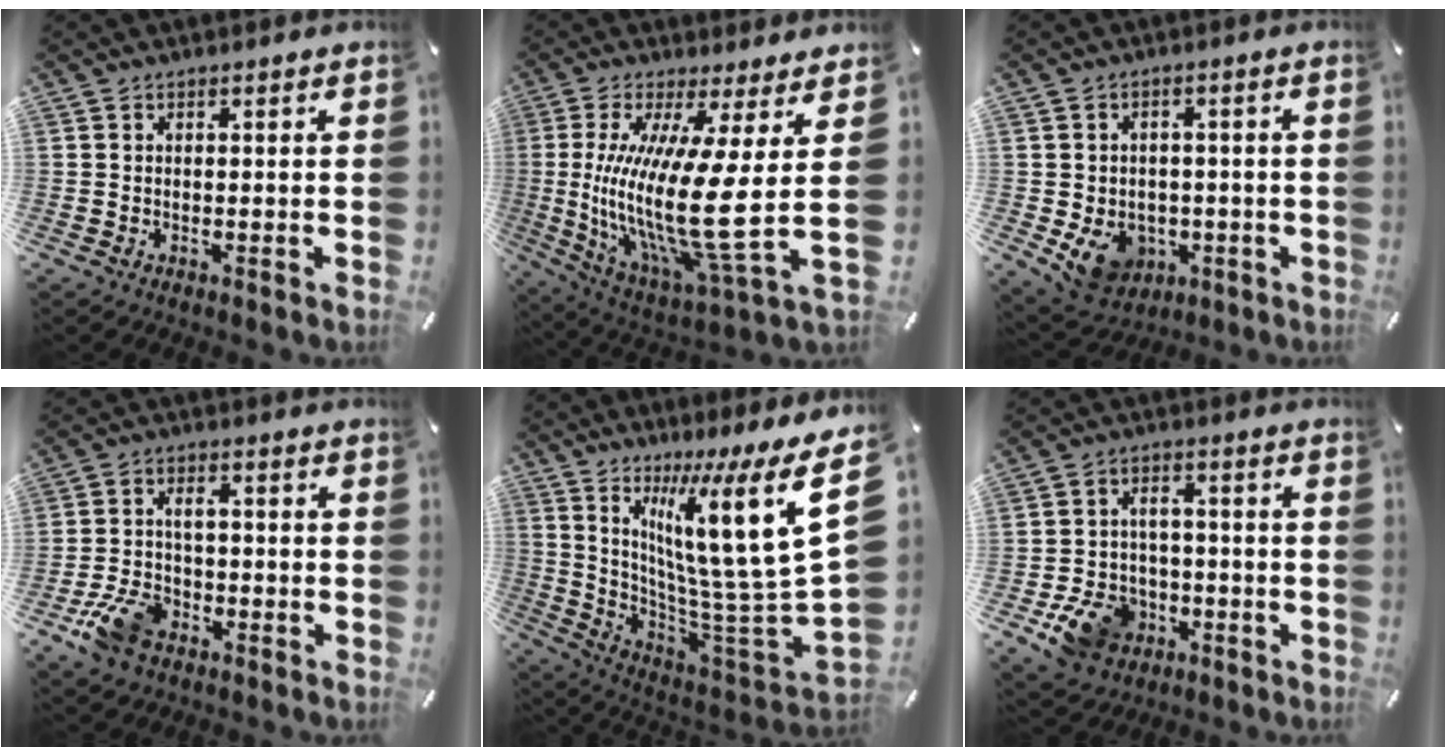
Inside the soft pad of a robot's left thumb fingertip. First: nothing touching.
{"total": 21.7, "force": [1.1, 4.2, 21.3], "torque": [-0.446, -0.051, 0.016]}
{"total": 8.7, "force": [-2.6, 7.2, 4.1], "torque": [-0.076, 0.010, -0.047]}
{"total": 9.3, "force": [-3.9, 6.1, 5.8], "torque": [-0.121, 0.021, -0.070]}
{"total": 23.3, "force": [9.5, 4.1, 20.9], "torque": [-0.341, -0.099, 0.143]}
{"total": 11.3, "force": [-5.2, 8.7, 5.1], "torque": [-0.097, 0.041, -0.088]}